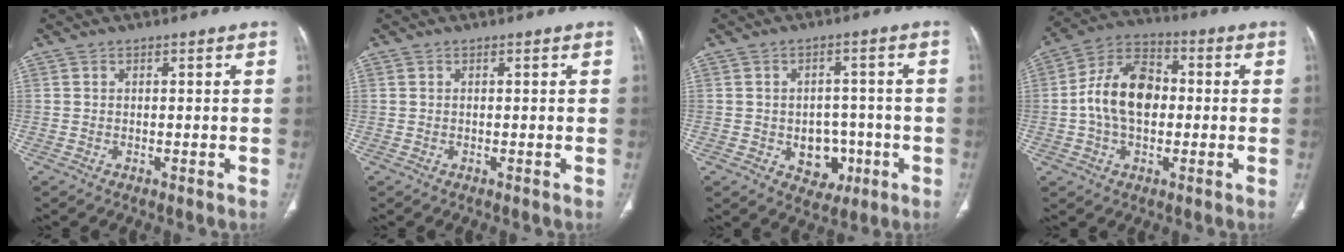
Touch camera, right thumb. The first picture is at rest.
{"total": 0.0}
{"total": 7.4, "force": [-2.0, 5.9, 4.0], "torque": [-0.015, 0.020, -0.016]}
{"total": 13.3, "force": [-0.2, 8.8, 10.0], "torque": [-0.168, 0.028, -0.012]}